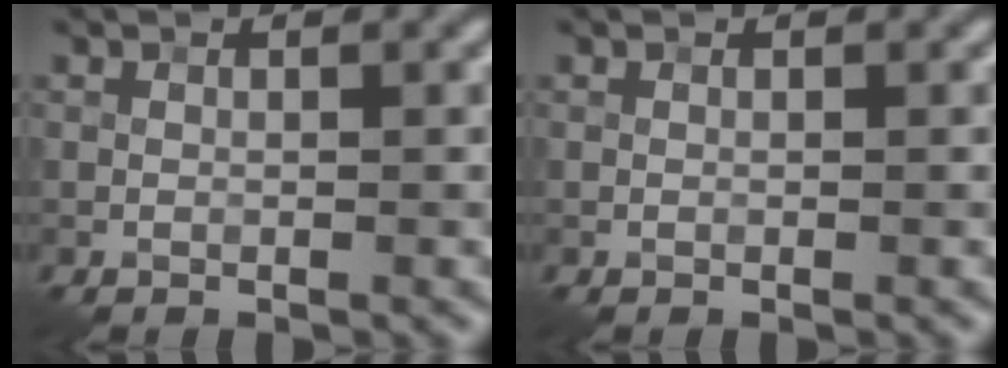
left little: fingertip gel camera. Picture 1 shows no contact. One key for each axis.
{"total": 0.0}